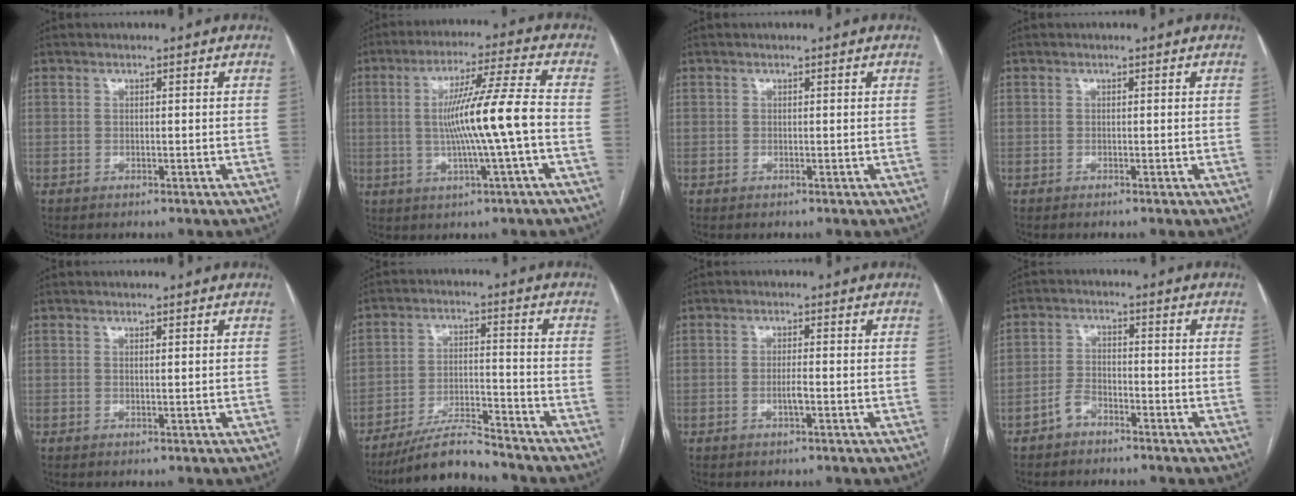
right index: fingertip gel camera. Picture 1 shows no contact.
{"total": 11.4, "force": [-1.1, -1.1, 11.3], "torque": [-0.200, 0.007, -0.018]}
{"total": 0.0}
{"total": 0.0}
{"total": 0.5, "force": [0.3, -0.1, 0.5], "torque": [-0.008, -0.001, 0.005]}
{"total": 8.8, "force": [-8.1, 0.9, 3.4], "torque": [-0.058, -0.007, -0.142]}
{"total": 1.9, "force": [-0.6, 0.1, 1.8], "torque": [-0.036, -0.001, -0.011]}
{"total": 3.2, "force": [-2.4, 1.7, 1.3], "torque": [-0.028, 0.006, -0.044]}